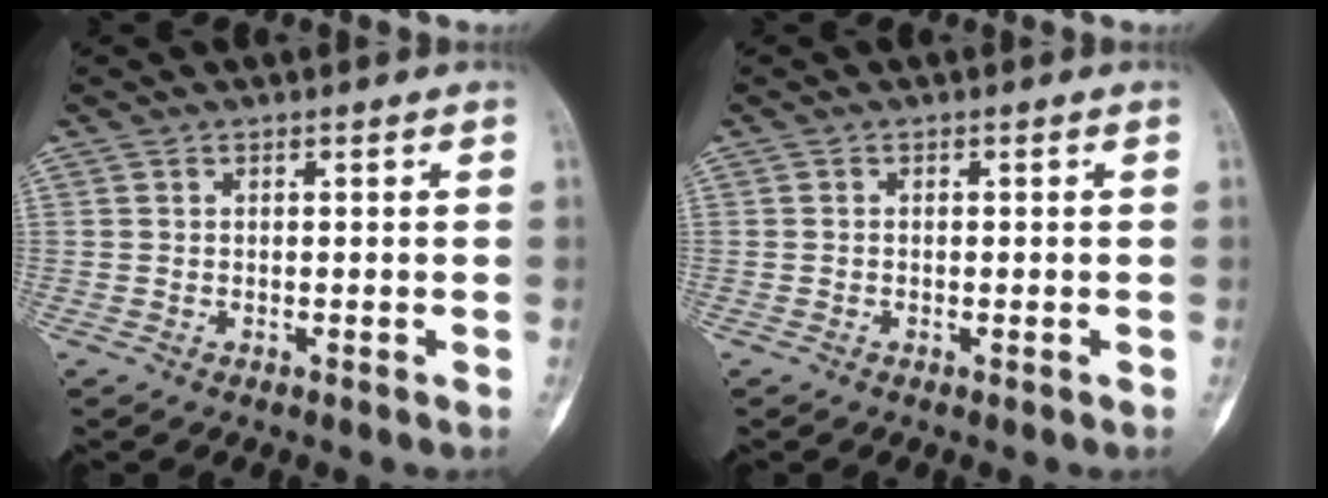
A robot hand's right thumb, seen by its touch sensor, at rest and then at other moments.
{"total": 0.0}